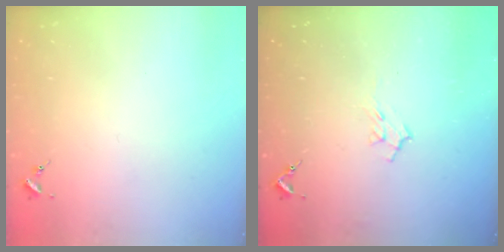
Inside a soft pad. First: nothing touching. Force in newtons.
{"total": 6.5, "press": 6.4, "slide": 1.3}